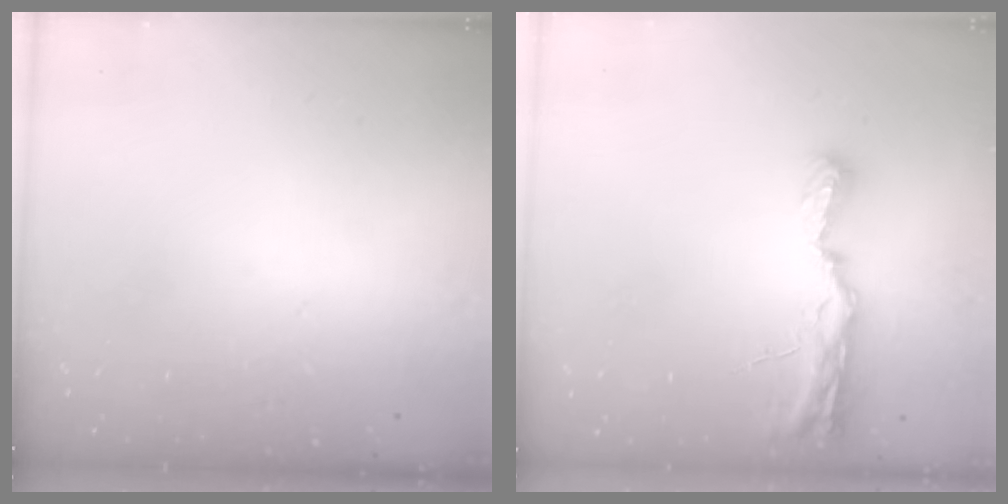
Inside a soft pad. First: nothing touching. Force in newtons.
{"total": 8.8, "press": 8.7, "slide": 0.9}